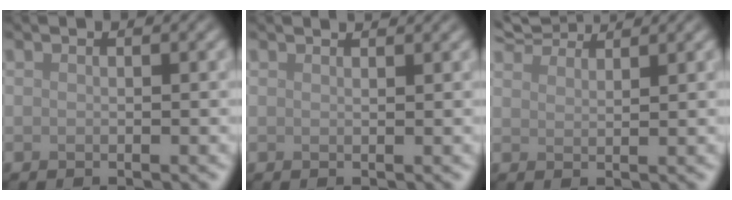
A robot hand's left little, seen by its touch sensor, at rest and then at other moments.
{"total": 1.3, "force": [1.2, 0.2, 0.4], "torque": [-0.003, -0.003, 0.007]}
{"total": 4.0, "force": [3.9, 0.4, 0.8], "torque": [-0.019, 0.010, 0.065]}